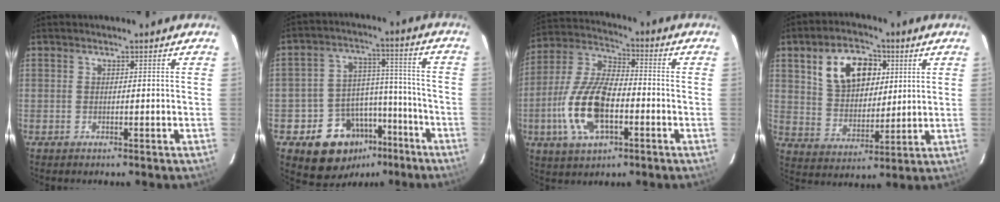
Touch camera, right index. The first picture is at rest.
{"total": 13.8, "force": [-8.0, 10.3, 4.6], "torque": [-0.089, 0.049, -0.096]}
{"total": 15.3, "force": [-4.4, 7.0, 12.9], "torque": [-0.280, 0.000, -0.084]}
{"total": 13.7, "force": [5.1, 8.9, 9.0], "torque": [-0.166, 0.028, 0.100]}